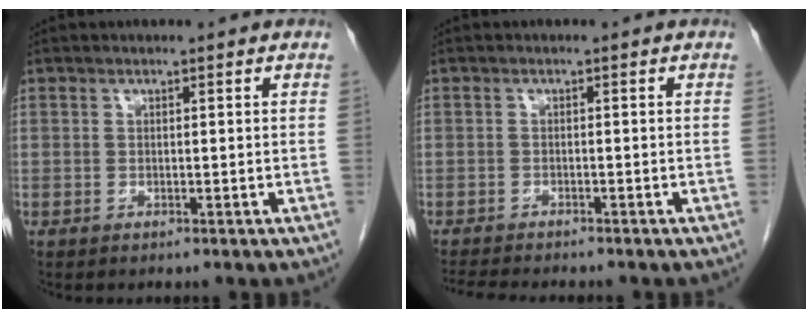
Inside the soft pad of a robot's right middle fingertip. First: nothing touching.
{"total": 5.9, "force": [-5.3, 0.7, 2.5], "torque": [-0.037, -0.010, -0.081]}